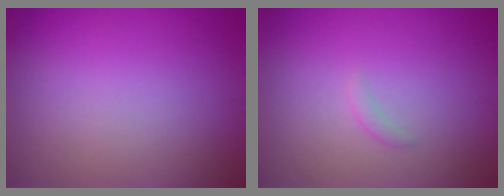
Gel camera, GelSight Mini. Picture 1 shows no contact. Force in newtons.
{"total": 0.6, "press": 0.6, "slide": 0.1}